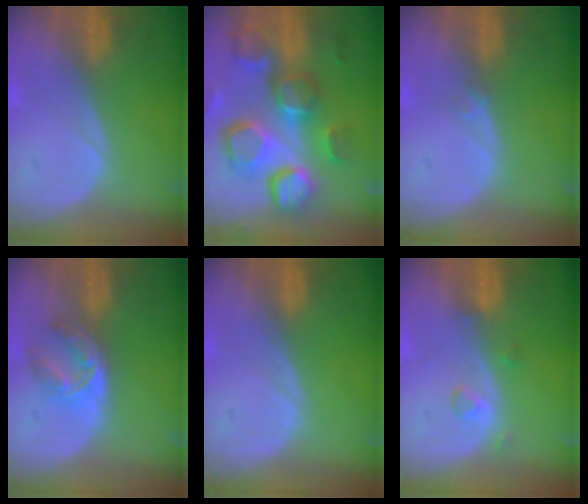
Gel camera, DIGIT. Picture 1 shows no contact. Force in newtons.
{"total": 13.0, "press": 11.4, "slide": 6.4}
{"total": 0.8, "press": 0.7, "slide": 0.4}
{"total": 5.9, "press": 4.8, "slide": 3.4}
{"total": 0.0}
{"total": 1.8, "press": 1.8, "slide": 0.1}